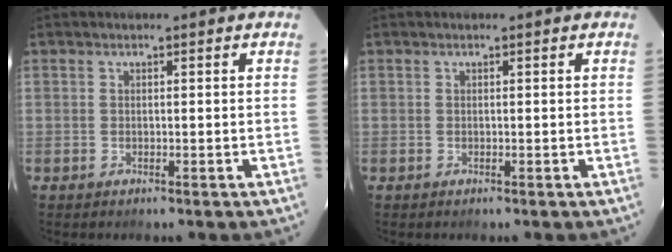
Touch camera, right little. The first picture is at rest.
{"total": 0.0}